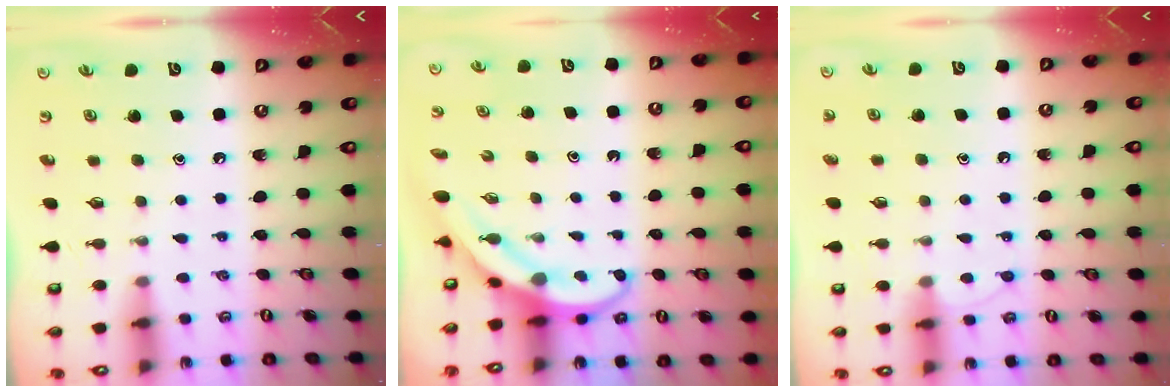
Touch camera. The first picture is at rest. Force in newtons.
{"total": 4.0, "press": 4.0, "slide": 0.3}
{"total": 5.8, "press": 5.8, "slide": 0.6}